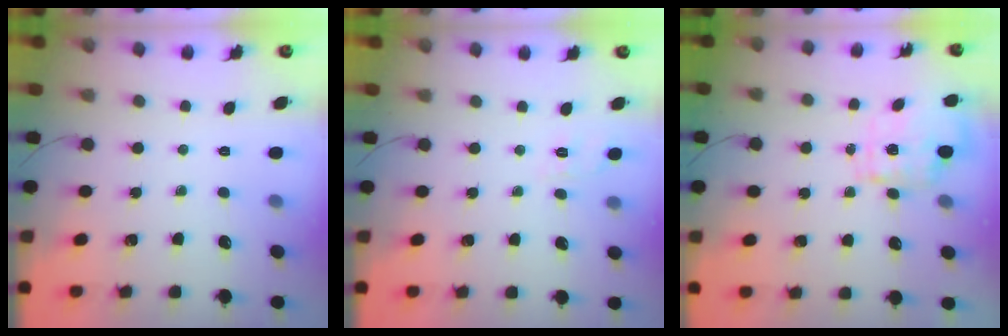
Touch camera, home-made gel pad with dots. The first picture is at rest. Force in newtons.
{"total": 4.5, "press": 4.1, "slide": 1.9}
{"total": 5.8, "press": 5.6, "slide": 1.6}